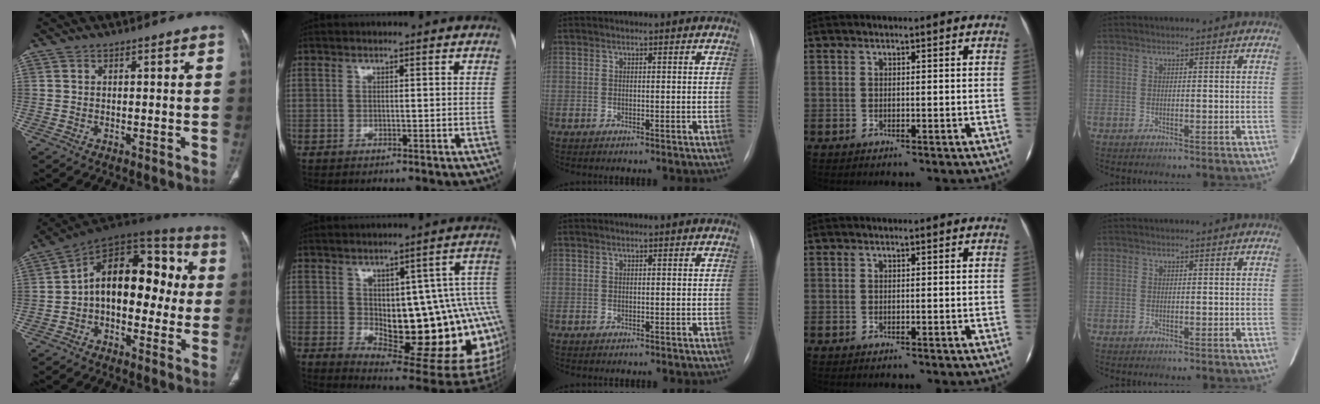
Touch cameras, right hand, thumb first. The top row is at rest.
{"thumb": {"total": 17.0, "force": [-0.3, 10.5, 13.4], "torque": [-0.155, 0.057, -0.019]}, "index": {"total": 24.4, "force": [-1.3, 7.5, 23.2], "torque": [-0.237, 0.010, 0.005]}}